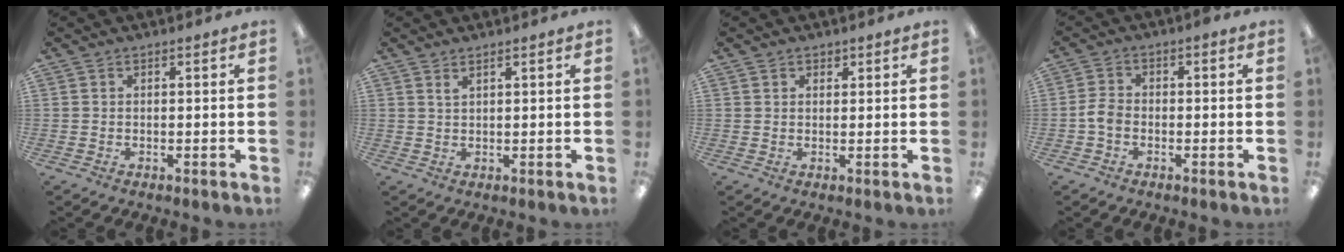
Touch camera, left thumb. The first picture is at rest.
{"total": 1.4, "force": [1.2, 0.2, 0.8], "torque": [-0.018, 0.000, 0.021]}
{"total": 1.2, "force": [1.0, 0.7, 0.0], "torque": [0.007, -0.003, 0.017]}
{"total": 3.7, "force": [-1.3, 2.3, 2.6], "torque": [-0.051, 0.008, -0.024]}